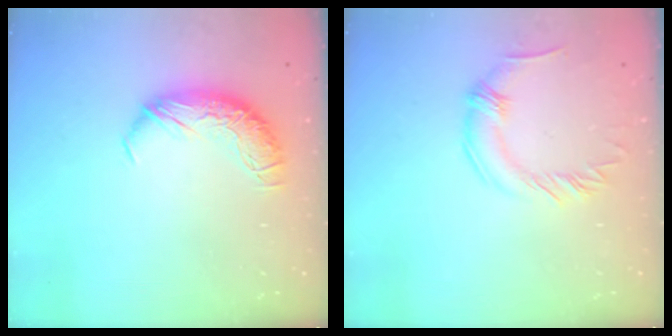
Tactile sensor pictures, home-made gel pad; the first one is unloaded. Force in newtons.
{"total": 0.0}